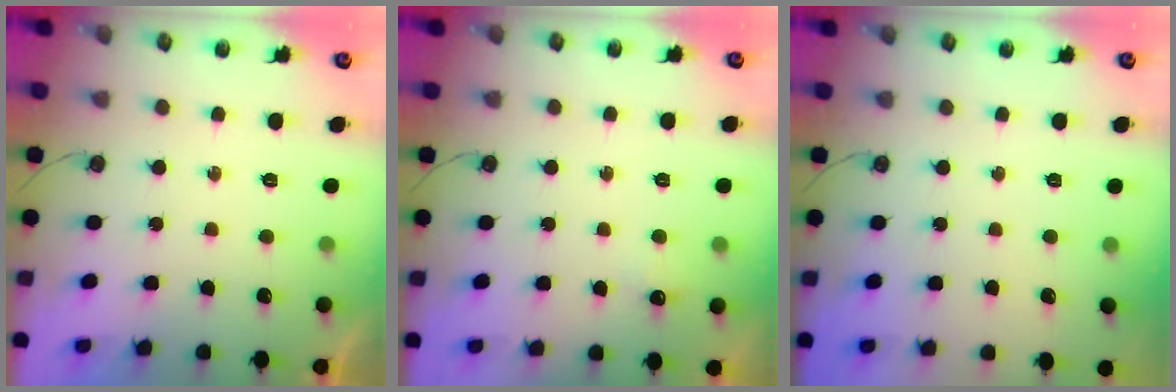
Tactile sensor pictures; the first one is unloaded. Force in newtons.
{"total": 3.9, "press": 3.9, "slide": 0.7}
{"total": 0.0}